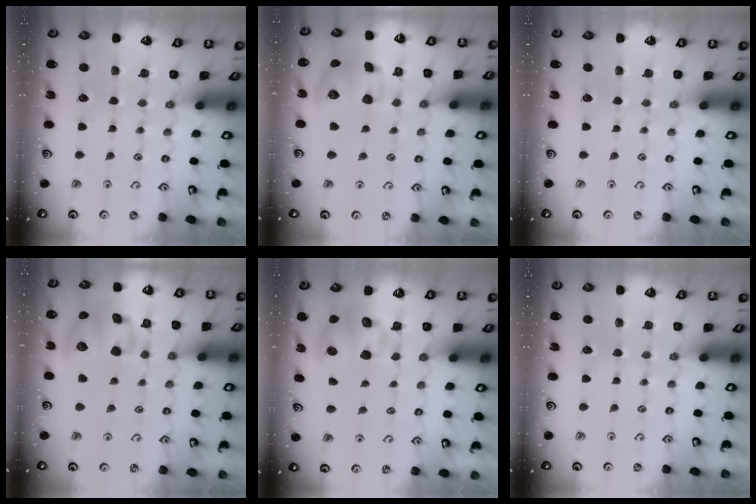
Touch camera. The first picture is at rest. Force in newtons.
{"total": 12.5, "press": 12.4, "slide": 1.8}
{"total": 0.0}
{"total": 14.6, "press": 14.4, "slide": 2.3}
{"total": 9.4, "press": 9.2, "slide": 1.7}
{"total": 0.0}